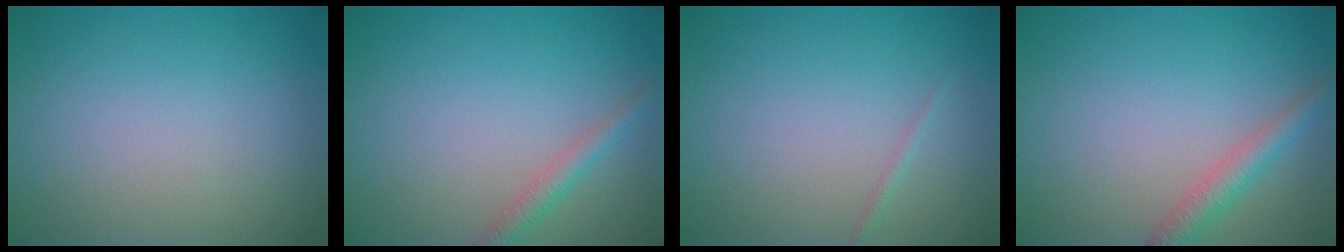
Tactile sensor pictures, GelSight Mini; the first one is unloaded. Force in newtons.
{"total": 1.8, "press": 1.8, "slide": 0.1}
{"total": 0.6, "press": 0.5, "slide": 0.0}
{"total": 2.3, "press": 2.3, "slide": 0.1}